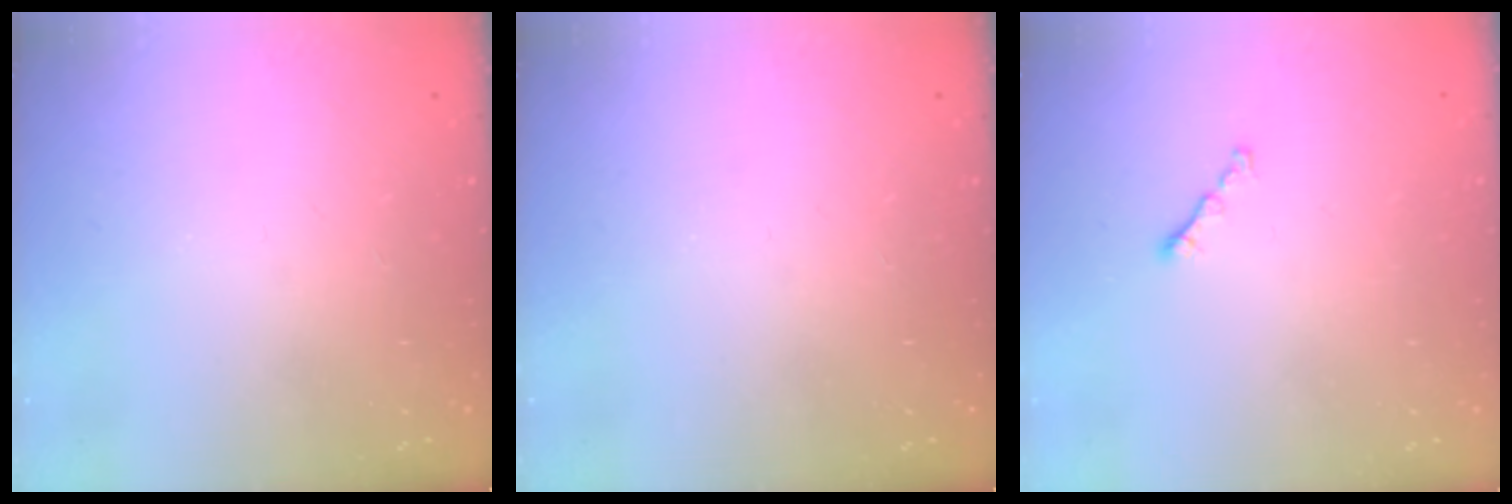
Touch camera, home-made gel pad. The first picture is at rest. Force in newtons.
{"total": 0.0}
{"total": 0.8, "press": 0.7, "slide": 0.4}